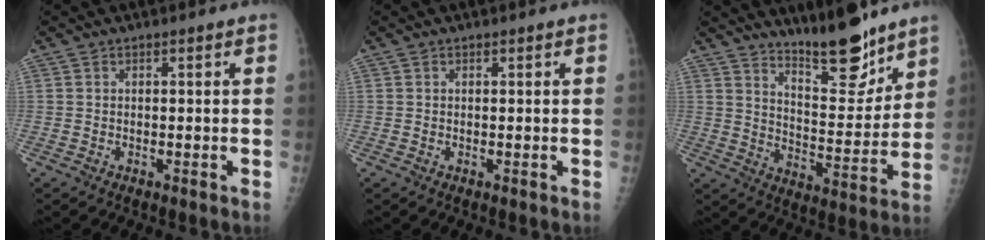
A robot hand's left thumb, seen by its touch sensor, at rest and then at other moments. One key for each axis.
{"total": 0.0}
{"total": 13.9, "fx": 11.3, "fy": 3.5, "fz": 7.3, "tx": -0.077, "ty": -0.091, "tz": 0.187}